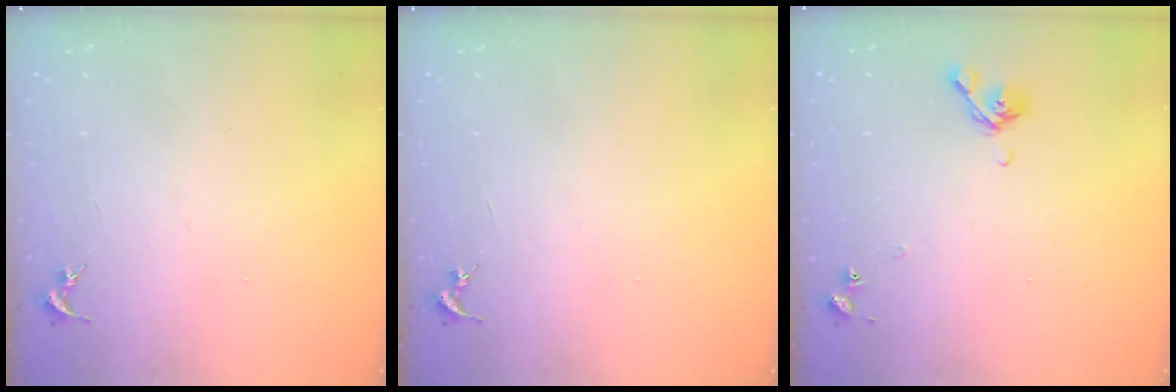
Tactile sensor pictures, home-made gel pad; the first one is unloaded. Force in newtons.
{"total": 0.0}
{"total": 7.3, "press": 7.2, "slide": 1.5}